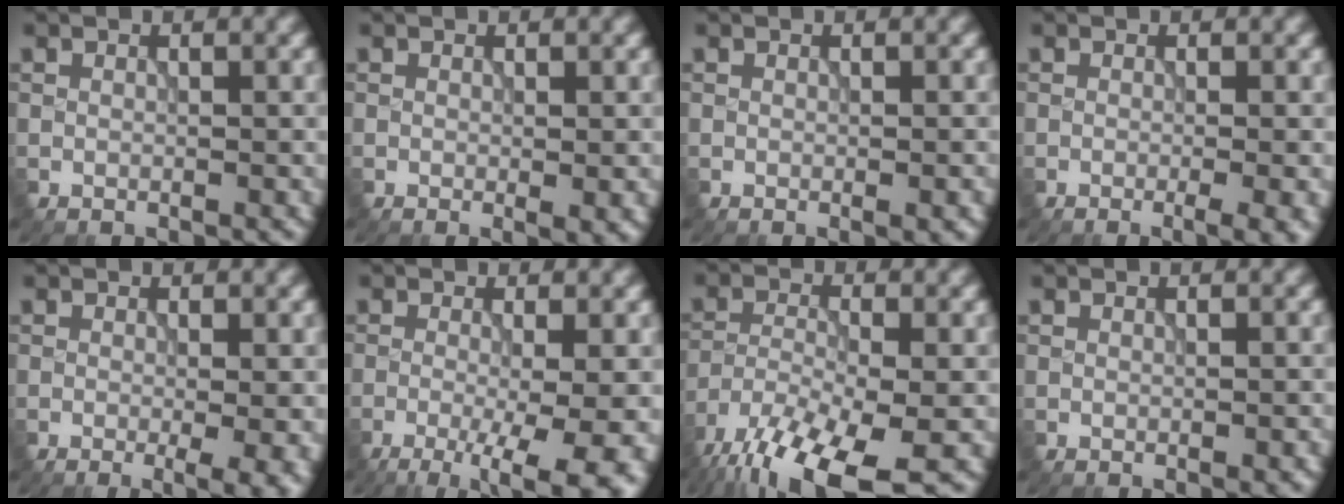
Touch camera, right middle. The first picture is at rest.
{"total": 1.2, "force": [-0.1, 0.2, 1.2], "torque": [-0.015, -0.007, -0.004]}
{"total": 1.2, "force": [-0.4, 0.2, 1.1], "torque": [-0.013, -0.004, -0.006]}
{"total": 2.9, "force": [-0.9, 0.9, 2.6], "torque": [-0.028, -0.007, -0.010]}
{"total": 4.0, "force": [-0.9, 1.2, 3.7], "torque": [-0.047, -0.016, -0.006]}
{"total": 8.7, "force": [-3.5, 2.7, 7.5], "torque": [-0.095, -0.012, -0.044]}
{"total": 12.1, "force": [-9.1, 3.5, 7.1], "torque": [-0.150, -0.043, -0.155]}
{"total": 1.0, "force": [-0.5, 0.1, 0.8], "torque": [-0.010, -0.001, -0.008]}